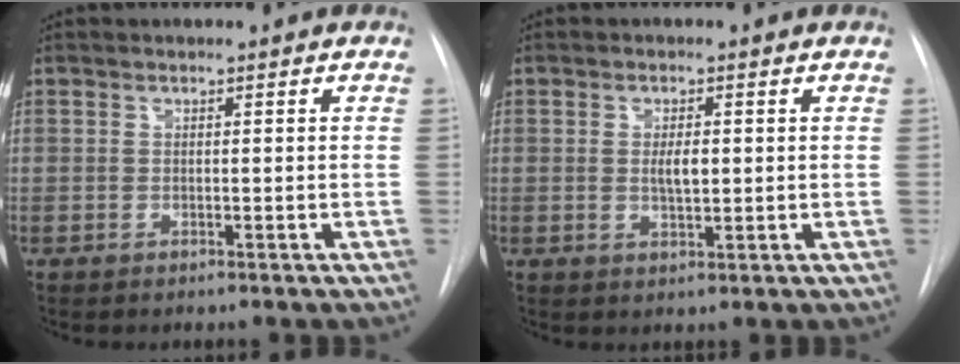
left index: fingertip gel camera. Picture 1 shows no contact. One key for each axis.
{"total": 3.2, "fx": 0.2, "fy": 0.8, "fz": 3.1, "tx": -0.056, "ty": -0.007, "tz": 0.003}